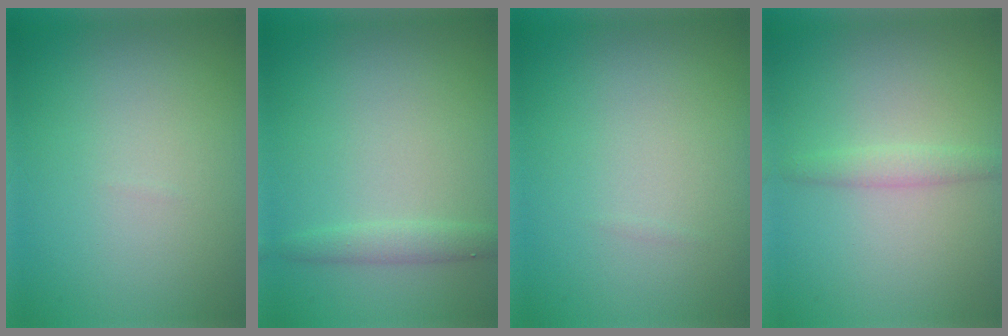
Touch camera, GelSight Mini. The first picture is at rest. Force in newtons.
{"total": 1.5, "press": 1.5, "slide": 0.0}
{"total": 0.0}
{"total": 1.5, "press": 1.5, "slide": 0.1}